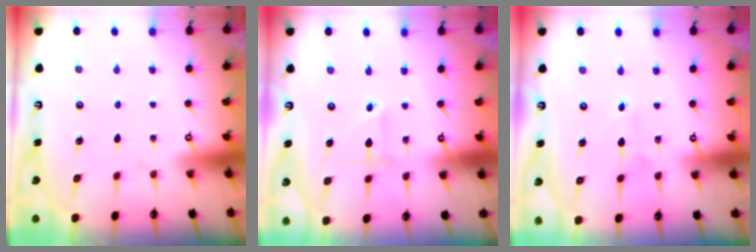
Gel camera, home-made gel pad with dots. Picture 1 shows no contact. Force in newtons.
{"total": 2.6, "press": 2.6, "slide": 0.2}
{"total": 2.7, "press": 2.7, "slide": 0.3}